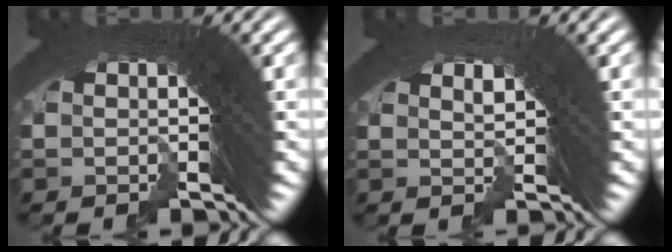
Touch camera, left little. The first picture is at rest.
{"total": 1.5, "force": [0.2, 0.9, 1.2], "torque": [-0.030, -0.009, 0.007]}